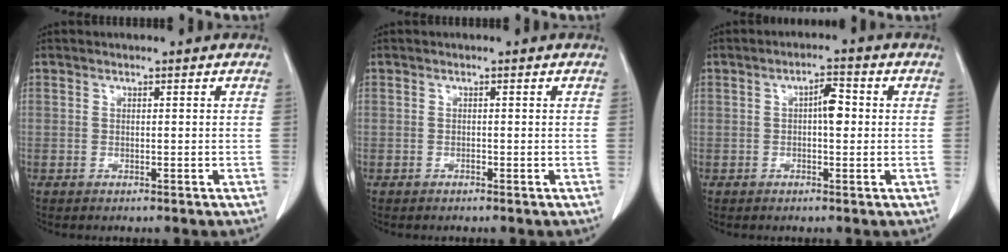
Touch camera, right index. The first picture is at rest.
{"total": 0.0}
{"total": 3.3, "force": [0.3, 1.1, 3.1], "torque": [-0.043, 0.012, 0.004]}